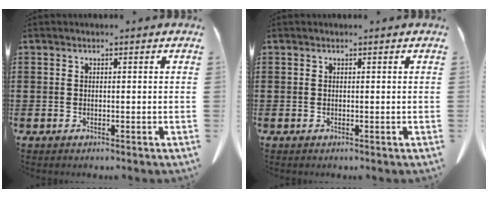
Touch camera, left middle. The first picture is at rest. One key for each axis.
{"total": 0.0}